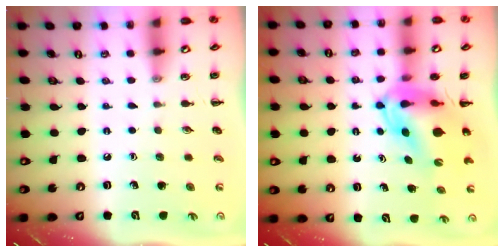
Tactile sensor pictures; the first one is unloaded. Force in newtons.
{"total": 7.7, "press": 7.2, "slide": 2.7}